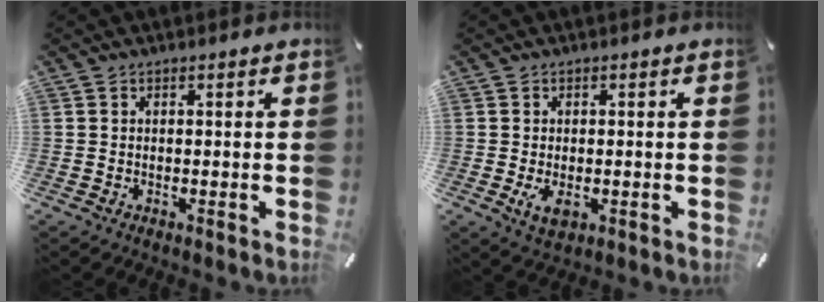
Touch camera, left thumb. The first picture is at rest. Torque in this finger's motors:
{"motor_torque": [0.26, 0.31, 0.21, 0.22, 0.03]}